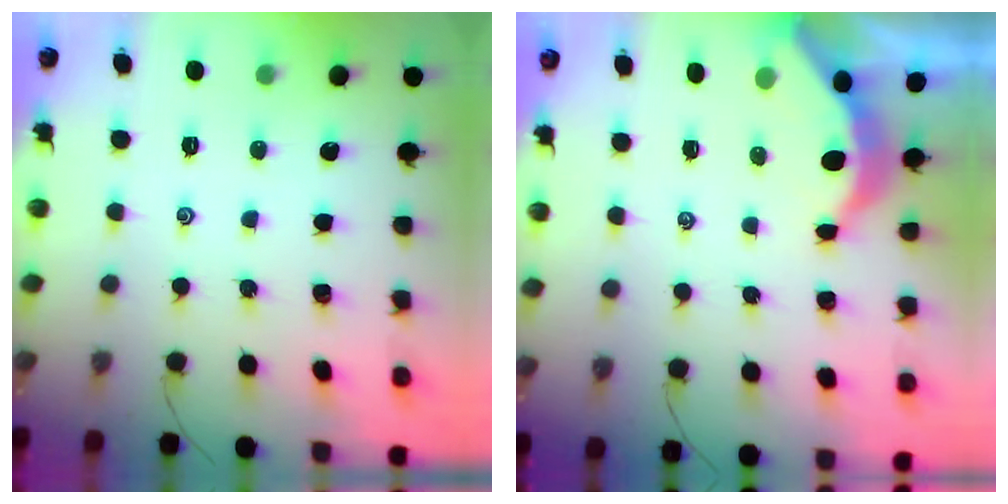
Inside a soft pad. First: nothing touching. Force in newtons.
{"total": 3.9, "press": 3.9, "slide": 0.5}